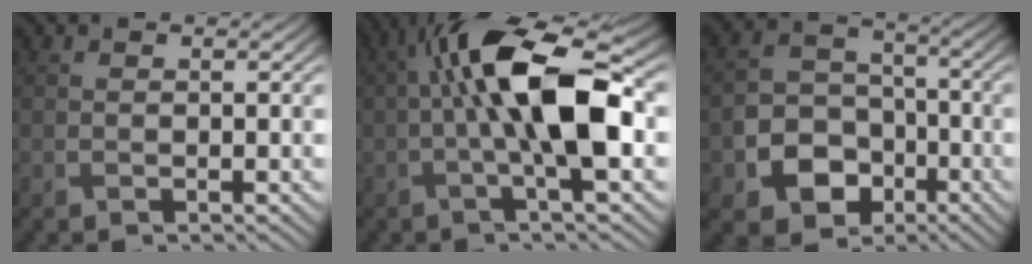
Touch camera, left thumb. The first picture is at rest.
{"total": 11.3, "force": [0.1, 3.2, 10.8], "torque": [-0.193, 0.017, -0.007]}
{"total": 8.7, "force": [-3.9, 6.7, 4.0], "torque": [-0.088, -0.020, -0.079]}